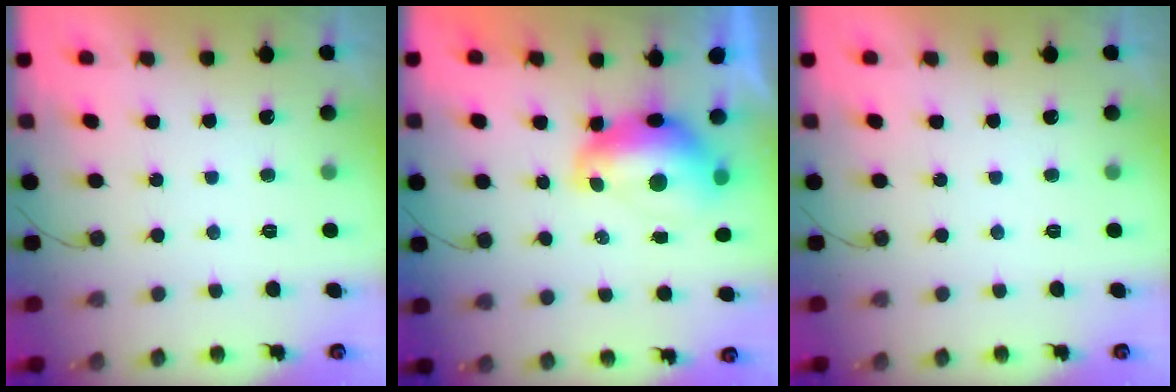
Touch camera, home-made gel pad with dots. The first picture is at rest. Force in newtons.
{"total": 10.9, "press": 10.9, "slide": 0.9}
{"total": 0.0}